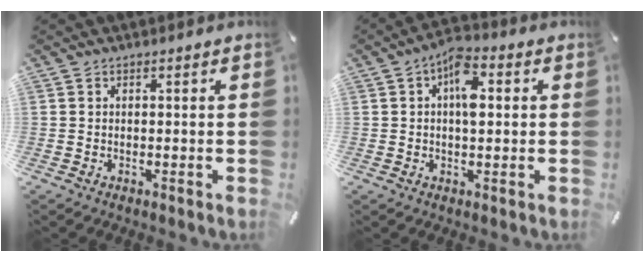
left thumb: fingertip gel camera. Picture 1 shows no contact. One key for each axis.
{"total": 7.4, "fx": 1.2, "fy": 3.9, "fz": 6.2, "tx": -0.090, "ty": 0.001, "tz": 0.015}